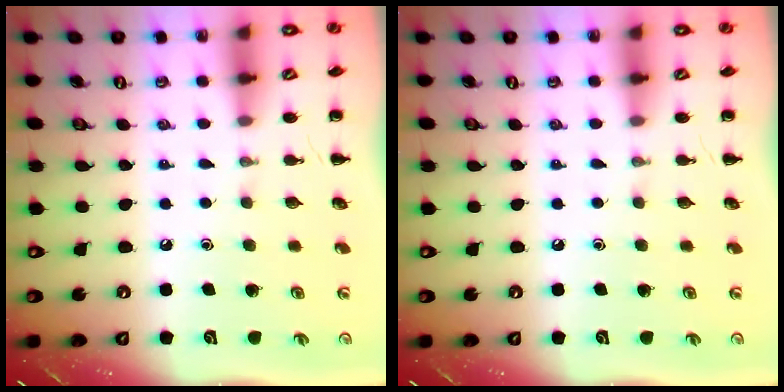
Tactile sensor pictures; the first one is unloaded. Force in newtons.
{"total": 0.0}